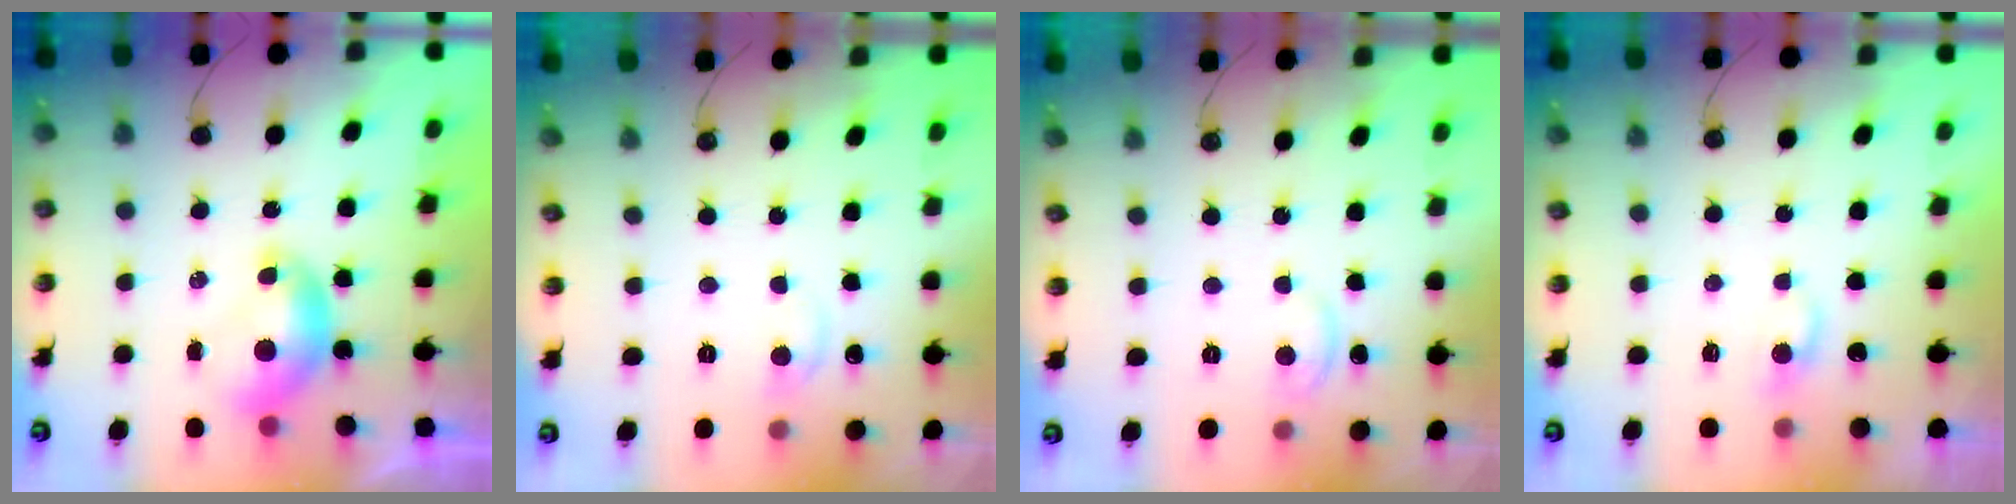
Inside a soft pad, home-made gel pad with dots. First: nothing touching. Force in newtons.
{"total": 1.6, "press": 1.4, "slide": 0.7}
{"total": 2.6, "press": 2.6, "slide": 0.3}
{"total": 1.2, "press": 1.1, "slide": 0.6}